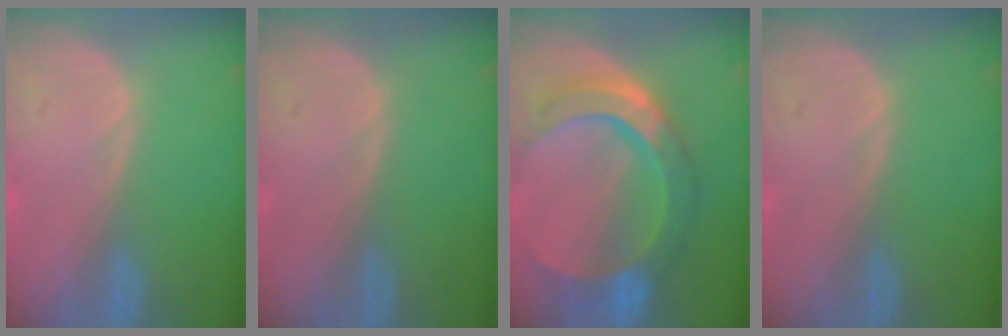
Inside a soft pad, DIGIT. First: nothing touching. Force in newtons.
{"total": 0.0}
{"total": 11.0, "press": 10.9, "slide": 1.1}
{"total": 0.0}